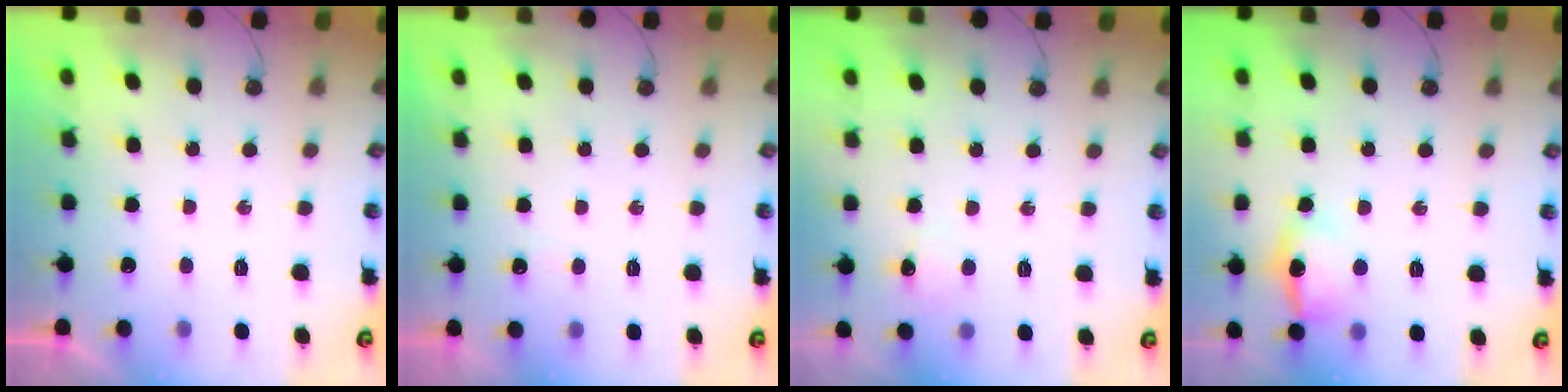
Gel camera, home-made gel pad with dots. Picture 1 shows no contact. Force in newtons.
{"total": 2.2, "press": 2.2, "slide": 0.5}
{"total": 6.4, "press": 6.3, "slide": 0.9}
{"total": 12.0, "press": 12.0, "slide": 0.8}